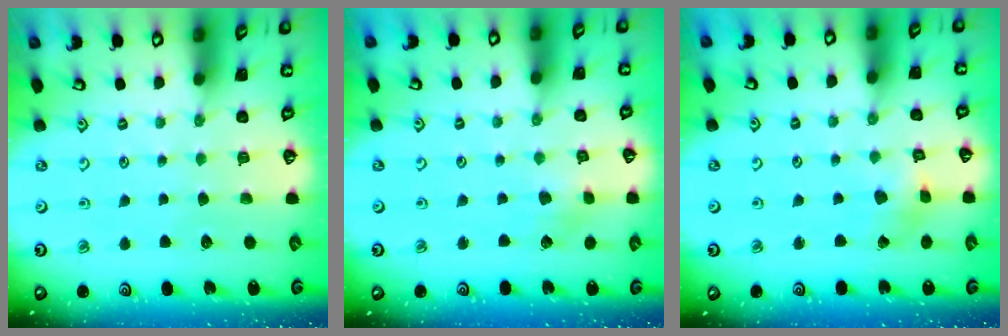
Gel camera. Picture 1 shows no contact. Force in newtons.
{"total": 2.8, "press": 2.8, "slide": 0.2}
{"total": 2.4, "press": 2.4, "slide": 0.5}